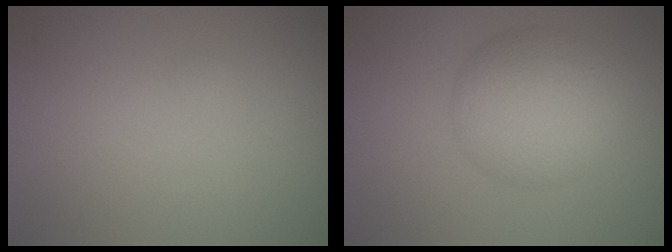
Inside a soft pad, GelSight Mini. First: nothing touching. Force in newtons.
{"total": 6.9, "press": 6.9, "slide": 0.1}